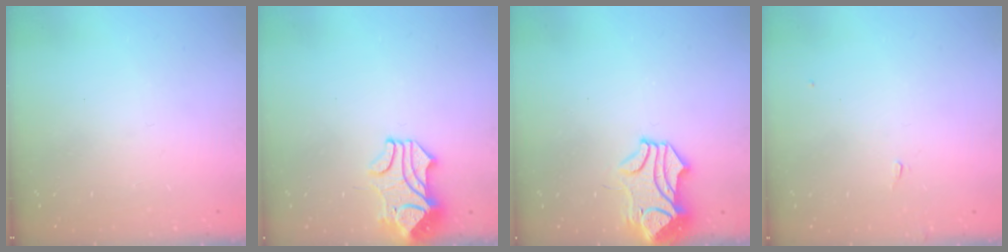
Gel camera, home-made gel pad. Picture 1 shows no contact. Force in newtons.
{"total": 2.4, "press": 2.1, "slide": 1.1}
{"total": 1.6, "press": 0.8, "slide": 1.3}
{"total": 1.4, "press": 1.3, "slide": 0.4}